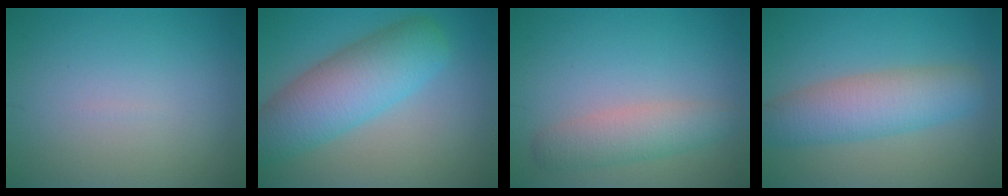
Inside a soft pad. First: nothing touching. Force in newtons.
{"total": 7.5, "press": 7.5, "slide": 0.3}
{"total": 3.2, "press": 3.2, "slide": 0.1}
{"total": 5.6, "press": 5.6, "slide": 0.2}